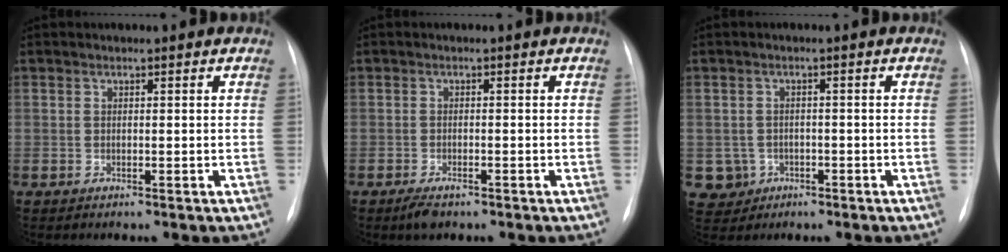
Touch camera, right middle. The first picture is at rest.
{"total": 2.4, "force": [-1.6, 0.8, 1.5], "torque": [-0.034, -0.005, -0.025]}
{"total": 4.8, "force": [-1.3, 4.6, 0.5], "torque": [-0.012, 0.005, -0.013]}